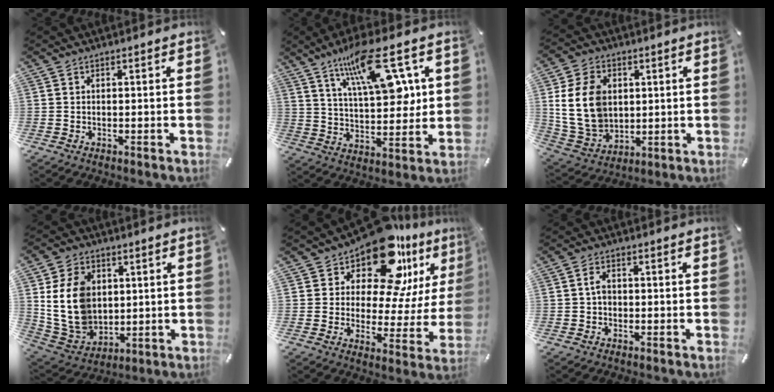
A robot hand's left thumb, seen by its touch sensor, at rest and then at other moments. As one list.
[{"total": 18.1, "force": [9.8, 7.4, 13.3], "torque": [-0.217, -0.033, 0.163]}, {"total": 14.0, "force": [2.8, 11.1, 8.1], "torque": [-0.187, -0.002, 0.051]}, {"total": 14.0, "force": [3.0, 11.5, 7.3], "torque": [-0.169, -0.012, 0.057]}, {"total": 17.1, "force": [13.2, 7.2, 8.0], "torque": [-0.130, -0.115, 0.226]}, {"total": 2.4, "force": [-0.1, 1.7, 1.6], "torque": [-0.031, 0.006, -0.005]}]